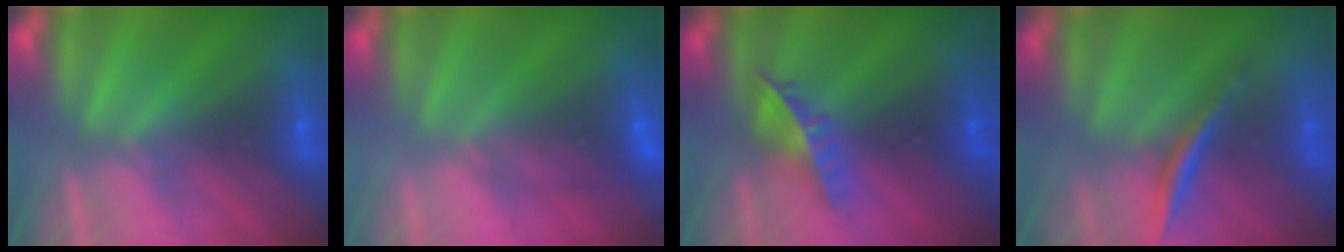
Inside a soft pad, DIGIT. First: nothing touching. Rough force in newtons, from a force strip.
{"total": 4.6}
{"total": 8.3}
{"total": 1.7}